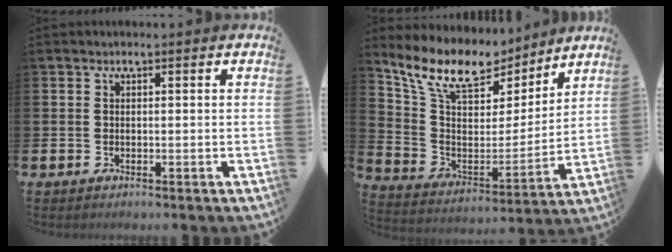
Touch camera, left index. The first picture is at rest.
{"total": 12.5, "force": [10.6, 4.9, 4.6], "torque": [-0.142, -0.059, 0.189]}